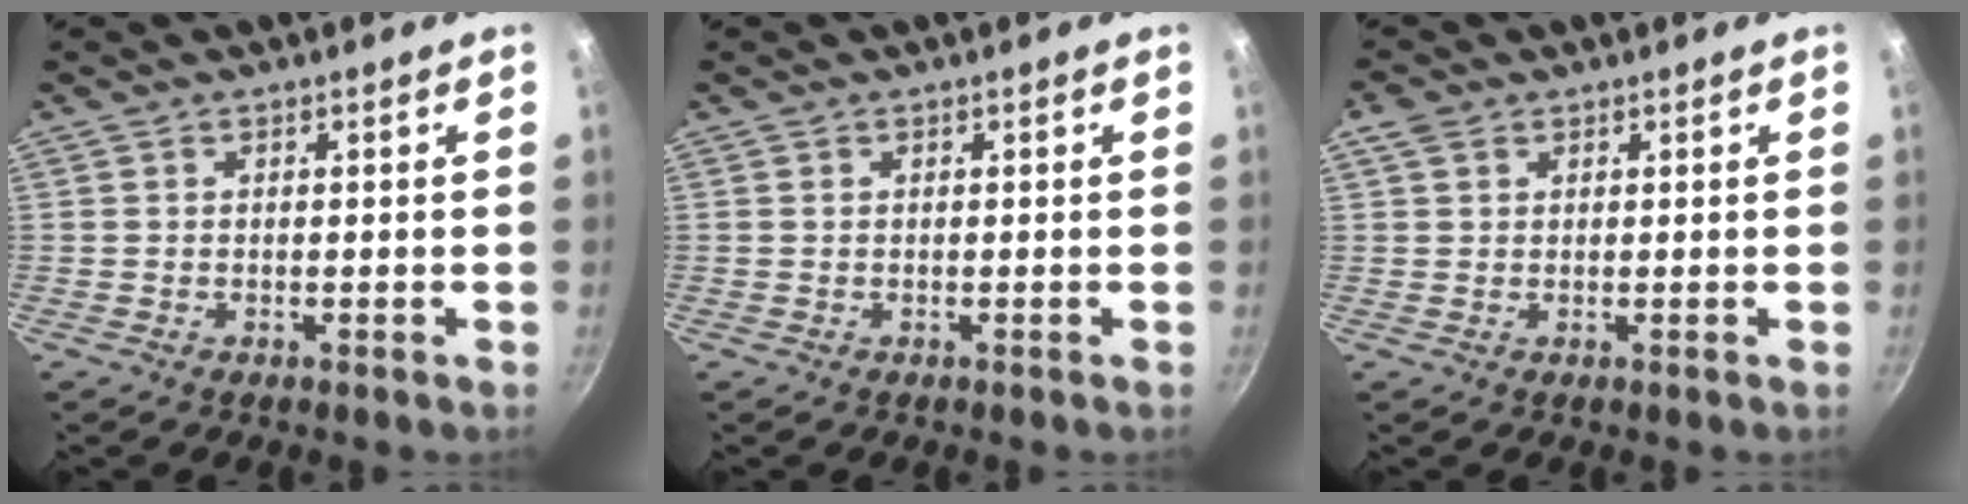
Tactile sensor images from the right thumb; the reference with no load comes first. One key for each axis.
{"total": 0.0}
{"total": 2.6, "fx": 1.3, "fy": 1.8, "fz": 1.3, "tx": -0.023, "ty": 0.001, "tz": 0.023}